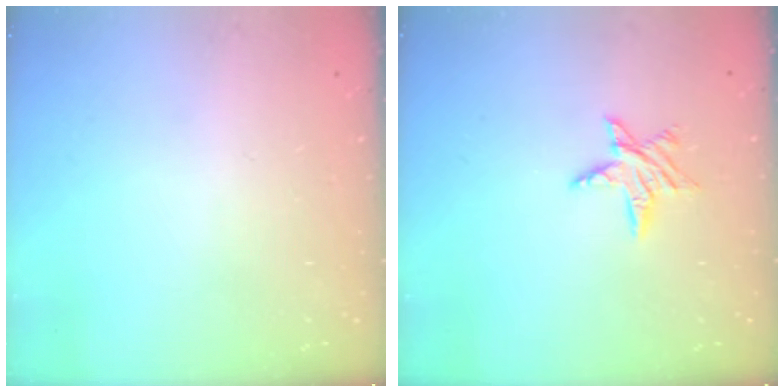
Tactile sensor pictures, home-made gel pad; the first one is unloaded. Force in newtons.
{"total": 6.3, "press": 6.3, "slide": 0.3}